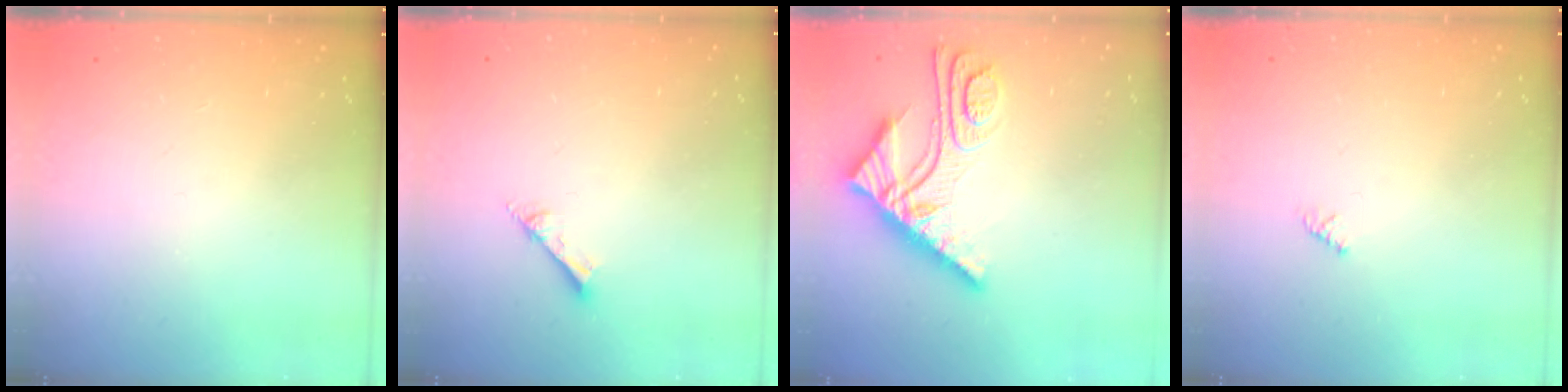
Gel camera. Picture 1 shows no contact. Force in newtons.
{"total": 2.8, "press": 2.7, "slide": 0.4}
{"total": 11.6, "press": 11.6, "slide": 1.1}
{"total": 1.5, "press": 1.4, "slide": 0.4}